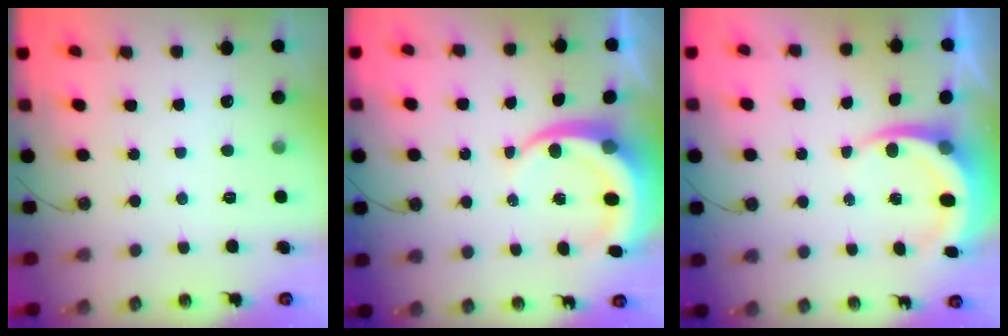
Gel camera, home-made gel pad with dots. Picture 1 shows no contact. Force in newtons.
{"total": 7.7, "press": 7.7, "slide": 0.9}
{"total": 6.4, "press": 6.2, "slide": 1.6}